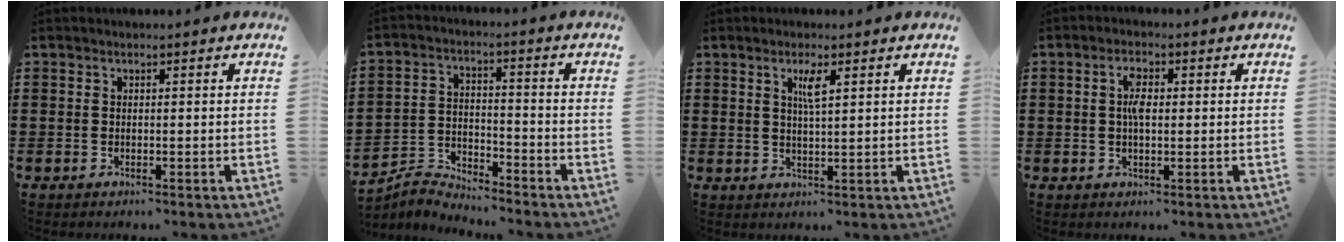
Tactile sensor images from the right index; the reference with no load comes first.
{"total": 4.2, "force": [-4.1, 0.5, -0.3], "torque": [-0.011, 0.003, -0.091]}
{"total": 2.6, "force": [1.2, 0.3, 2.3], "torque": [-0.041, -0.002, 0.017]}
{"total": 3.4, "force": [0.4, 1.4, 3.1], "torque": [-0.063, 0.007, 0.004]}